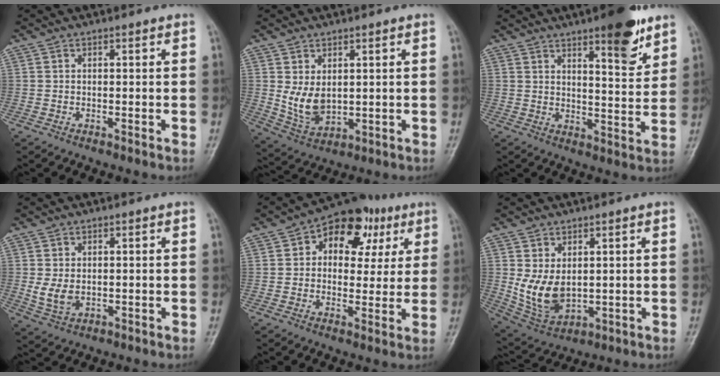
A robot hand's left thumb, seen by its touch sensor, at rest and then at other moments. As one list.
[{"total": 6.8, "force": [1.1, 4.5, 5.0], "torque": [-0.078, -0.016, 0.040]}, {"total": 10.4, "force": [6.7, 2.7, 7.5], "torque": [-0.086, -0.042, 0.094]}, {"total": 4.4, "force": [0.0, 3.1, 3.1], "torque": [-0.053, -0.008, 0.009]}, {"total": 13.9, "force": [5.3, 9.1, 9.1], "torque": [-0.073, 0.007, 0.073]}, {"total": 8.9, "force": [1.0, 5.8, 6.7], "torque": [-0.113, -0.016, 0.040]}]